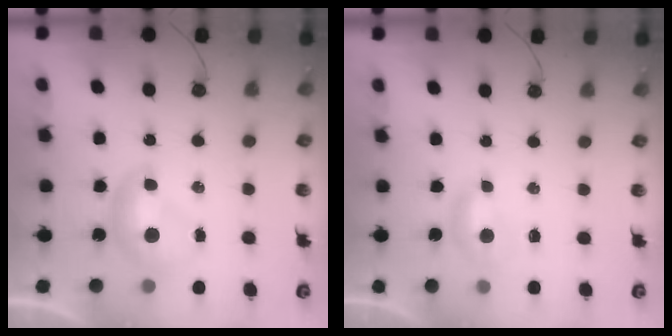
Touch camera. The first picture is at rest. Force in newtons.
{"total": 3.0, "press": 2.9, "slide": 0.4}